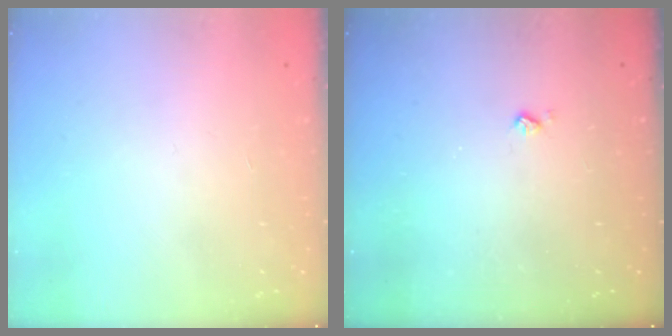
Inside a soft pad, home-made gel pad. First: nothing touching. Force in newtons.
{"total": 2.2, "press": 2.2, "slide": 0.4}